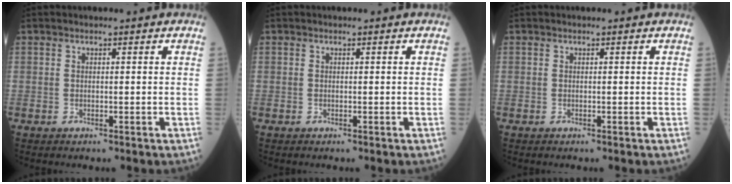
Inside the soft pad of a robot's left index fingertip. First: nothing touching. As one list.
[{"total": 0.0}, {"total": 0.0}]